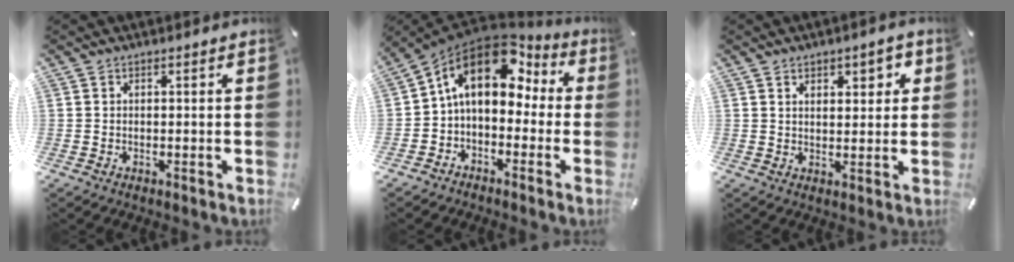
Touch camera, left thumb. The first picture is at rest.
{"total": 15.0, "force": [4.4, 9.9, 10.4], "torque": [-0.177, -0.008, 0.069]}
{"total": 3.6, "force": [1.8, 2.3, 2.1], "torque": [-0.022, -0.006, 0.025]}